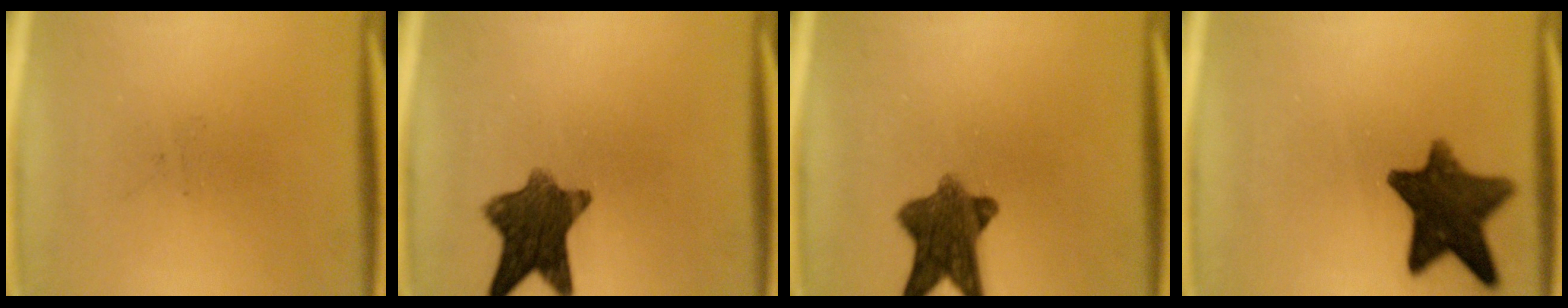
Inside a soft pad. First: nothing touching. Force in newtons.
{"total": 9.5}
{"total": 9.4}
{"total": 12.0}